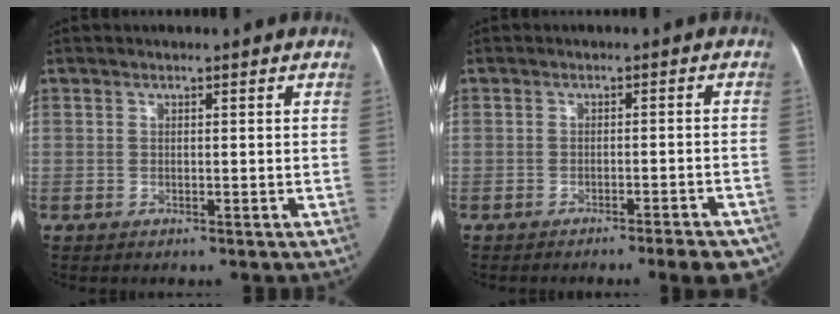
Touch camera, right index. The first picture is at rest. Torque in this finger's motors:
{"motor_torque": [0.83, -0.83, 0.14, 0.04]}